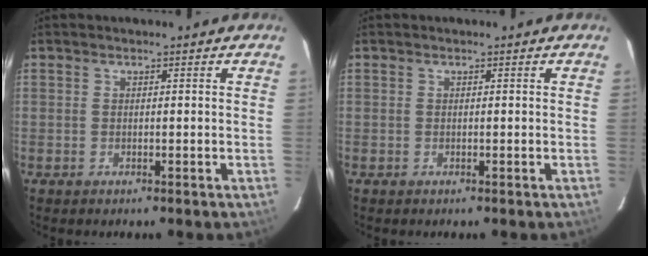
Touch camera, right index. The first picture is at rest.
{"total": 0.0}